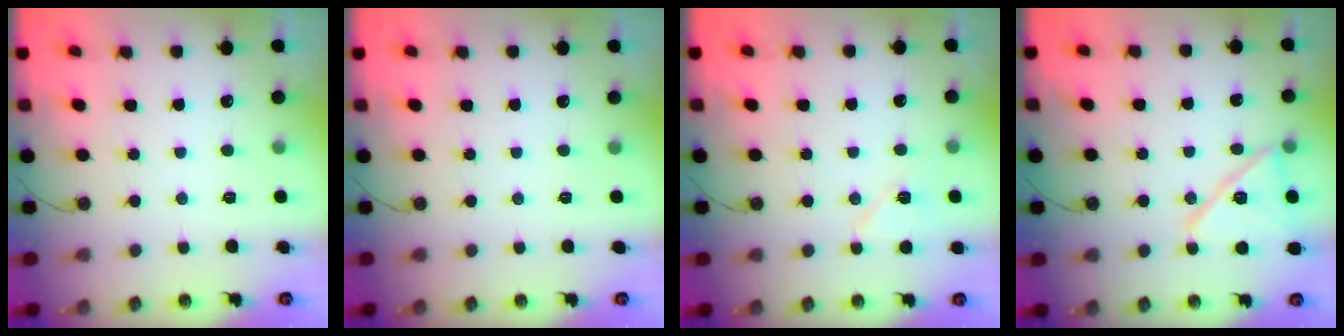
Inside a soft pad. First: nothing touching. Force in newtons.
{"total": 0.0}
{"total": 6.8, "press": 6.7, "slide": 0.7}
{"total": 15.5, "press": 13.2, "slide": 8.3}